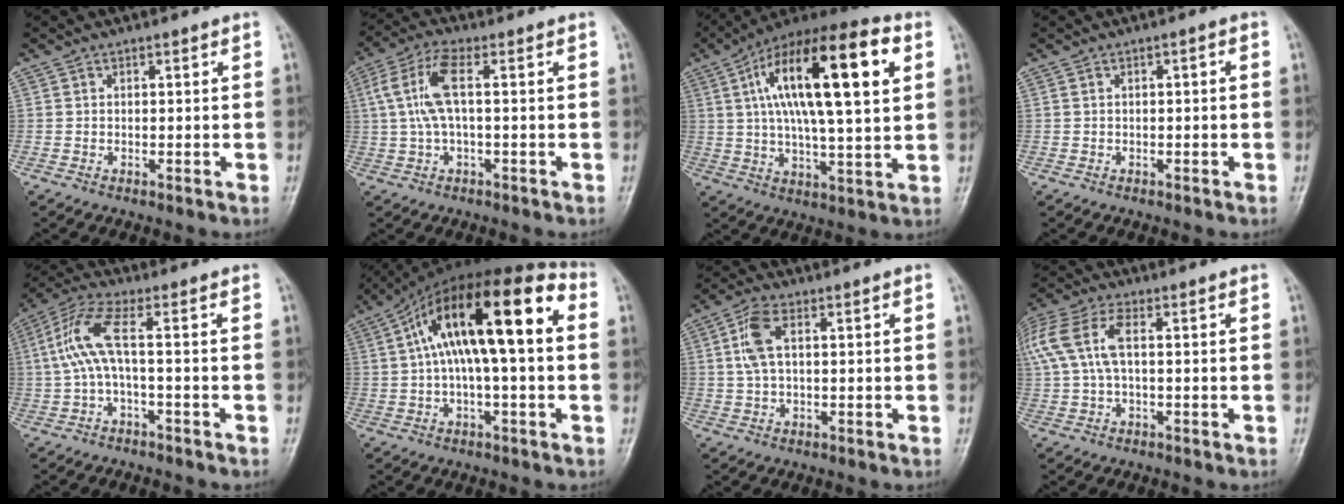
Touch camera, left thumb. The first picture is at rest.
{"total": 7.8, "force": [1.0, 2.5, 7.4], "torque": [-0.180, 0.026, 0.017]}
{"total": 23.7, "force": [6.8, 7.5, 21.5], "torque": [-0.356, 0.014, 0.101]}
{"total": 0.8, "force": [-0.2, 0.3, 0.7], "torque": [-0.008, 0.011, -0.003]}
{"total": 7.0, "force": [-0.5, 1.0, 7.0], "torque": [-0.181, 0.036, -0.013]}
{"total": 19.3, "force": [2.7, 6.4, 18.0], "torque": [-0.291, 0.051, 0.033]}
{"total": 5.2, "force": [1.1, 2.2, 4.6], "torque": [-0.115, 0.015, 0.022]}
{"total": 12.8, "force": [2.3, 6.4, 10.8], "torque": [-0.274, 0.030, 0.041]}